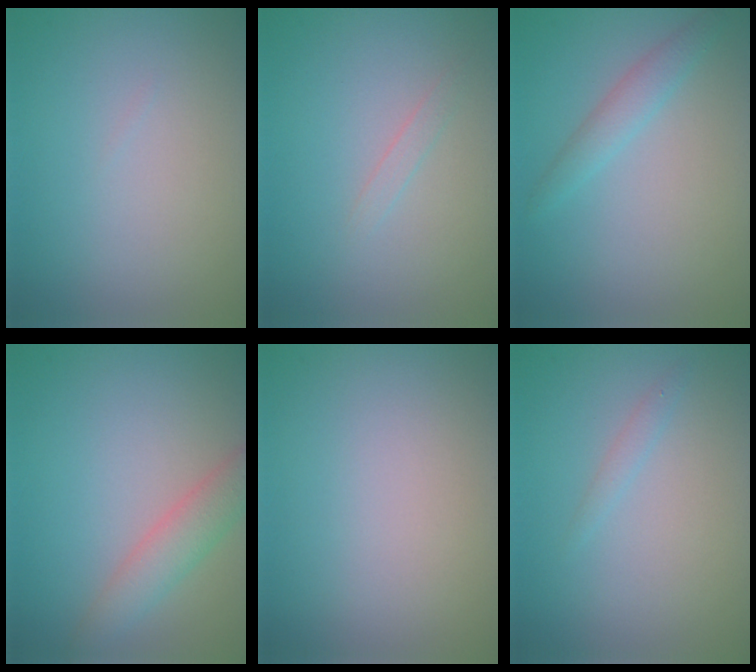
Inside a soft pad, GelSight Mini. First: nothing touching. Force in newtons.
{"total": 0.8, "press": 0.8, "slide": 0.0}
{"total": 1.9, "press": 1.9, "slide": 0.1}
{"total": 3.2, "press": 3.2, "slide": 0.2}
{"total": 0.0}
{"total": 0.8, "press": 0.8, "slide": 0.1}